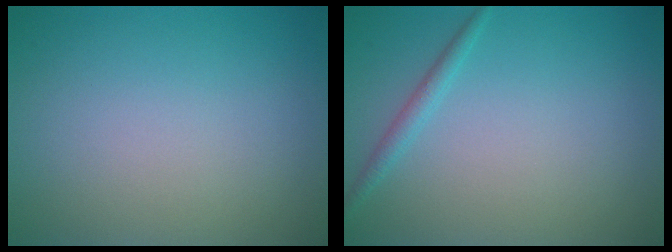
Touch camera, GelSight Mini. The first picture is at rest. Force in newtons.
{"total": 1.3, "press": 1.3, "slide": 0.0}